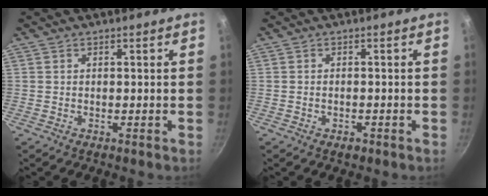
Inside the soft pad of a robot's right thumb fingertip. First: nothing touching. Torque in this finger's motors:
{"motor_torque": [-0.35, 0.01, 0.05, 0.48, -0.02]}